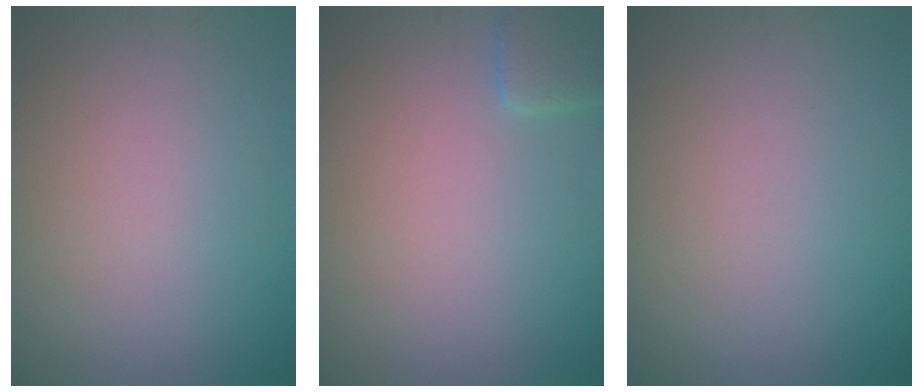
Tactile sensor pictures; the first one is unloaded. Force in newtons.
{"total": 2.0, "press": 2.0, "slide": 0.3}
{"total": 0.0}